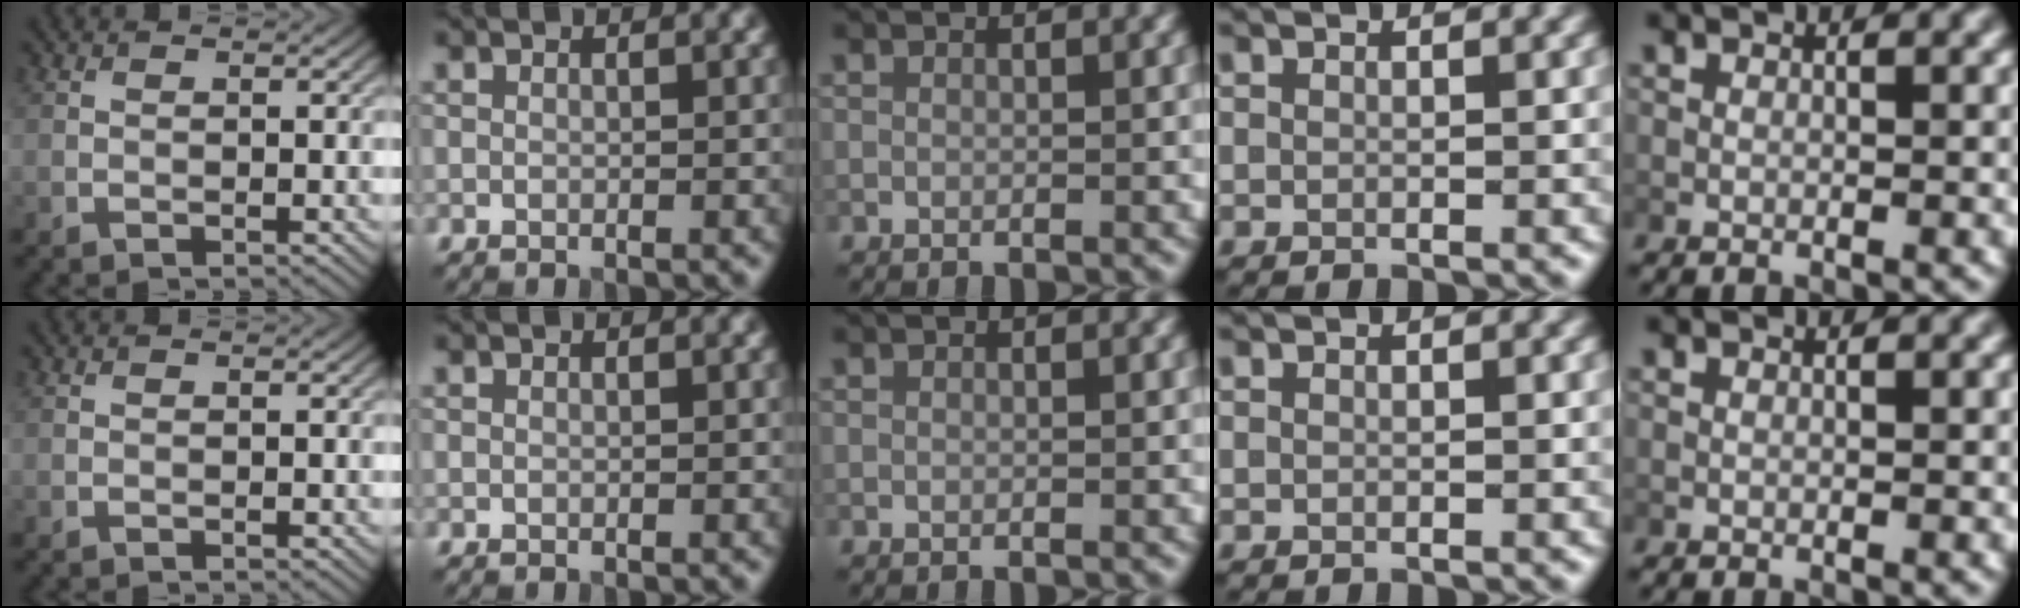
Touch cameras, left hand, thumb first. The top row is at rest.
{}